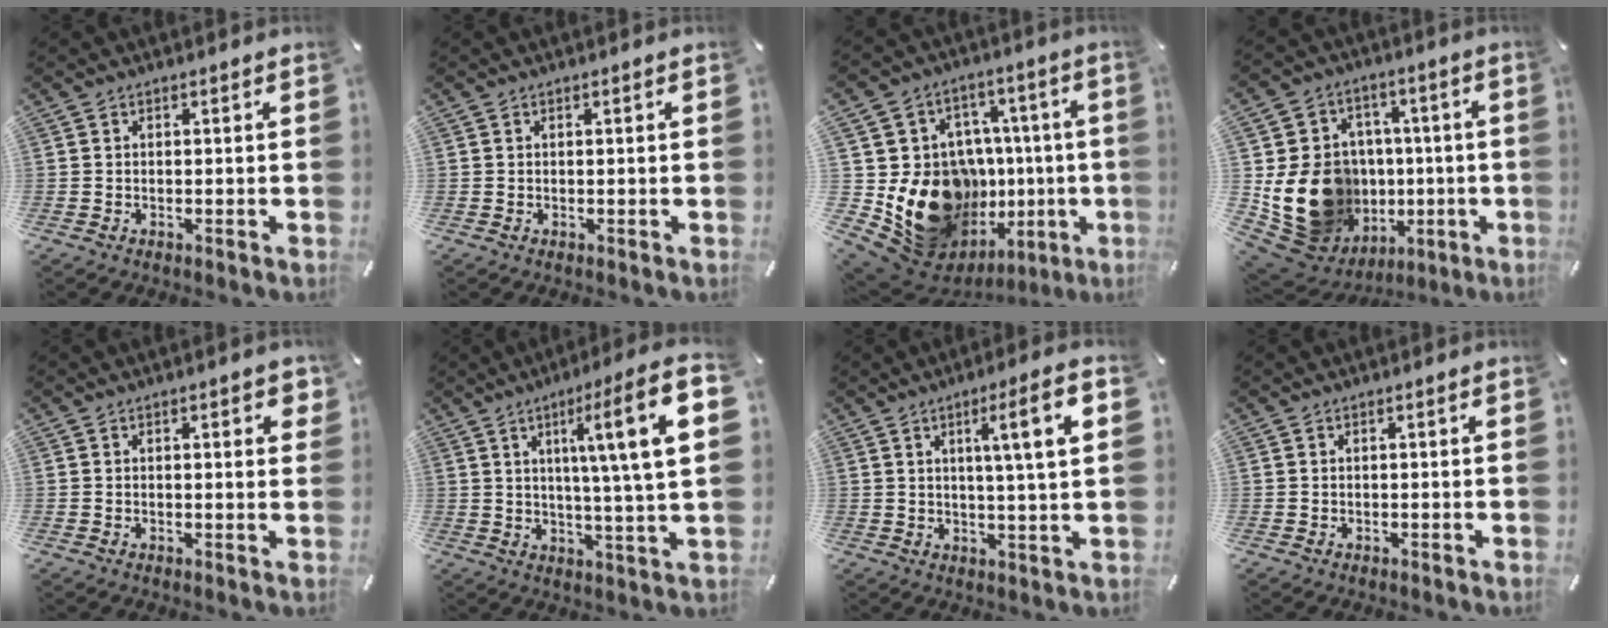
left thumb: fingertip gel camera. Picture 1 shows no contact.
{"total": 0.0}
{"total": 23.0, "force": [-5.2, 18.1, 13.3], "torque": [-0.209, 0.002, -0.038]}
{"total": 20.2, "force": [-1.8, 17.4, 10.2], "torque": [-0.183, -0.005, 0.007]}
{"total": 2.9, "force": [1.3, 1.0, 2.4], "torque": [-0.034, -0.001, 0.017]}
{"total": 17.1, "force": [5.0, 1.6, 16.3], "torque": [-0.253, -0.011, 0.057]}
{"total": 10.9, "force": [3.7, 0.9, 10.2], "torque": [-0.167, -0.003, 0.050]}
{"total": 0.0}